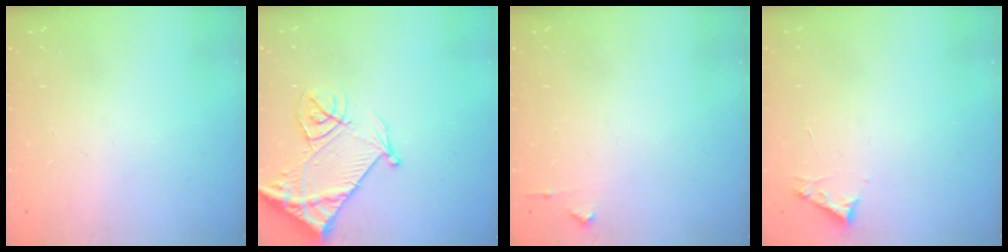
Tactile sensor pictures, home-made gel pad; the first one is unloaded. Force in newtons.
{"total": 13.7, "press": 13.6, "slide": 1.6}
{"total": 5.1, "press": 5.0, "slide": 0.8}
{"total": 2.7, "press": 2.7, "slide": 0.3}